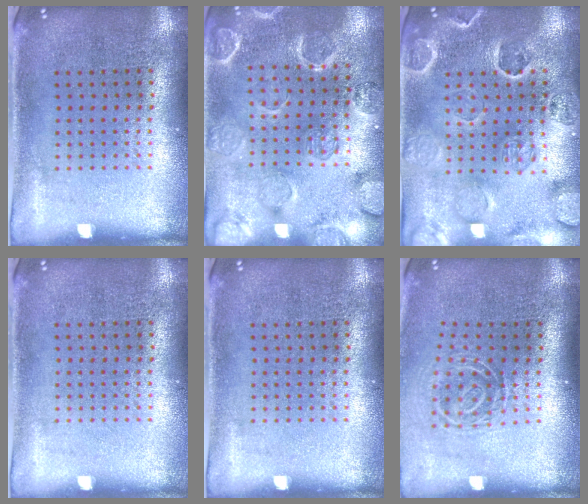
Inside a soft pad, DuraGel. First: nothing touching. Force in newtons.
{"total": 2.5, "press": 2.5, "slide": 0.3}
{"total": 2.8, "press": 2.7, "slide": 0.5}
{"total": 0.0}
{"total": 0.0}
{"total": 1.8, "press": 1.2, "slide": 1.4}